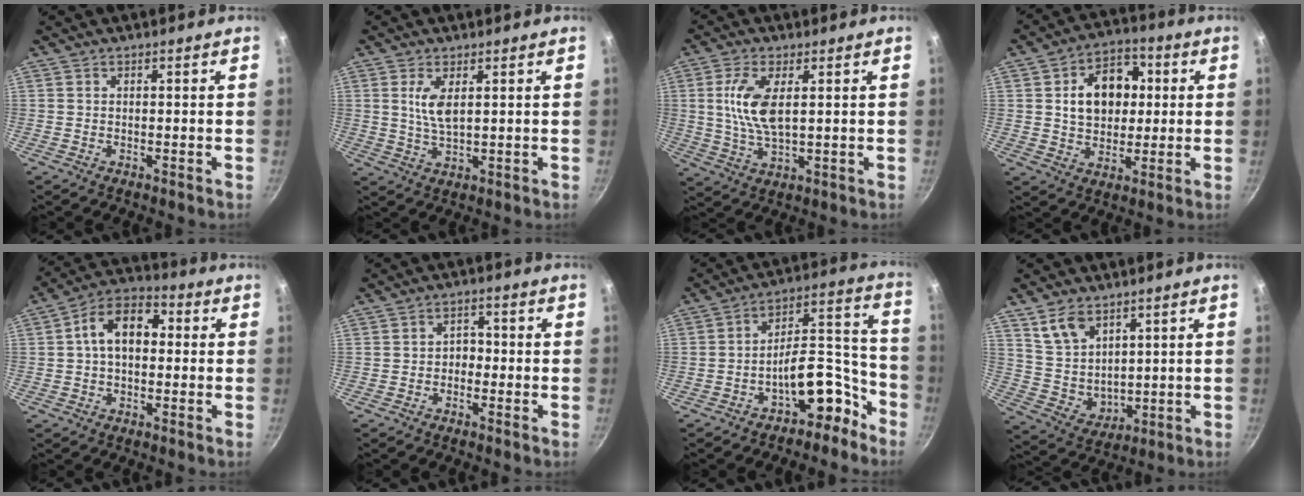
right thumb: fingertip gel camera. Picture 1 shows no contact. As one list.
[{"total": 5.0, "force": [1.5, 1.9, 4.4], "torque": [-0.082, -0.013, 0.031]}, {"total": 8.9, "force": [1.8, 3.8, 7.9], "torque": [-0.158, -0.003, 0.037]}, {"total": 14.1, "force": [2.0, 10.7, 9.0], "torque": [-0.099, 0.015, 0.027]}, {"total": 10.8, "force": [1.1, 7.1, 8.1], "torque": [-0.101, 0.033, 0.000]}, {"total": 2.7, "force": [-1.0, 2.1, 1.4], "torque": [-0.004, 0.016, -0.021]}, {"total": 12.9, "force": [-7.6, 6.4, 8.2], "torque": [-0.056, 0.108, -0.111]}, {"total": 9.2, "force": [5.2, 5.9, 4.7], "torque": [-0.062, -0.028, 0.116]}]